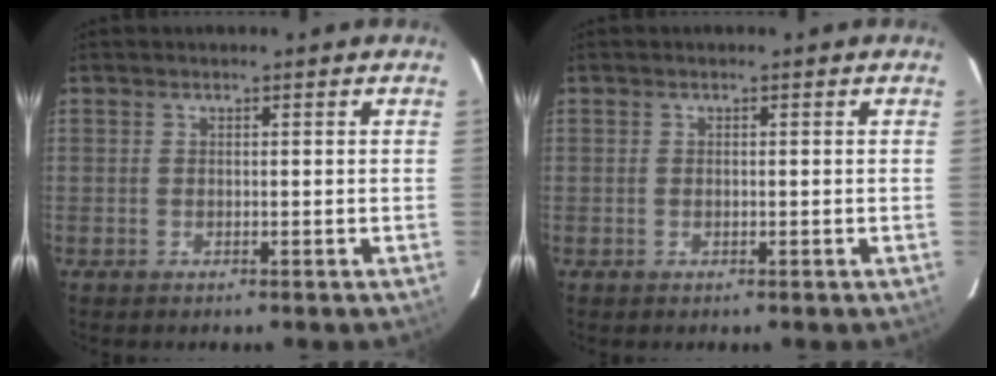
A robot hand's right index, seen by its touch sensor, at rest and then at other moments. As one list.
[{"total": 0.0}]